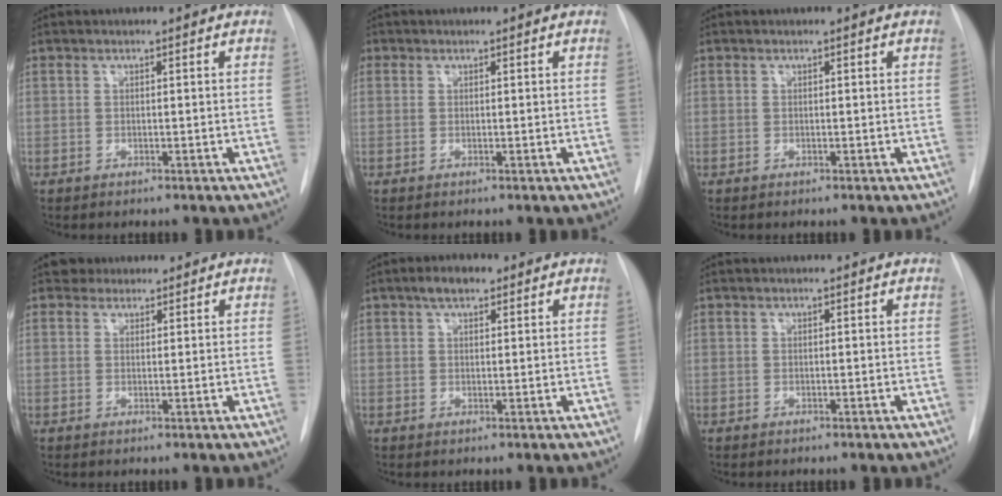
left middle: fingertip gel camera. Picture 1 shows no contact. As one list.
[{"total": 0.7, "force": [0.3, 0.7, 0.1], "torque": [0.005, 0.002, 0.003]}, {"total": 0.0}, {"total": 2.1, "force": [1.8, 1.2, -0.2], "torque": [0.004, 0.010, 0.025]}, {"total": 3.0, "force": [2.0, 1.4, 1.8], "torque": [-0.036, 0.009, 0.033]}, {"total": 0.0}]